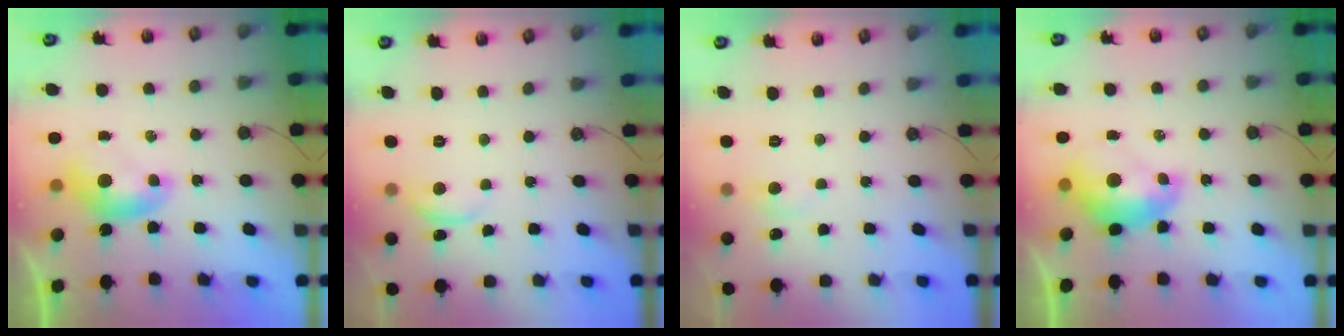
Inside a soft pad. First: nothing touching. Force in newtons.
{"total": 2.2, "press": 2.1, "slide": 0.5}
{"total": 1.2, "press": 1.0, "slide": 0.6}
{"total": 2.4, "press": 2.3, "slide": 0.7}